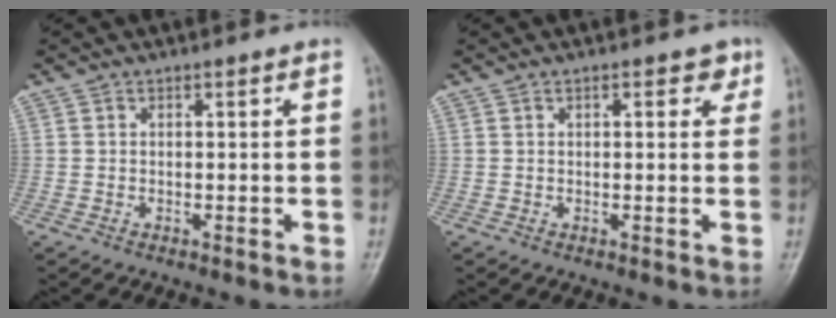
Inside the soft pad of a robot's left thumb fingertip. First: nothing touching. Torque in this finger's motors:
{"motor_torque": [-0.11, -0.02, -0.23, 0.06, 0.07]}